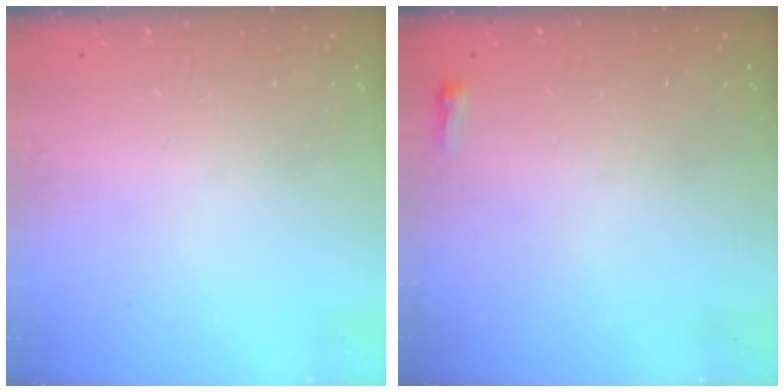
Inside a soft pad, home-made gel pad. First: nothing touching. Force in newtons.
{"total": 2.4, "press": 2.4, "slide": 0.6}